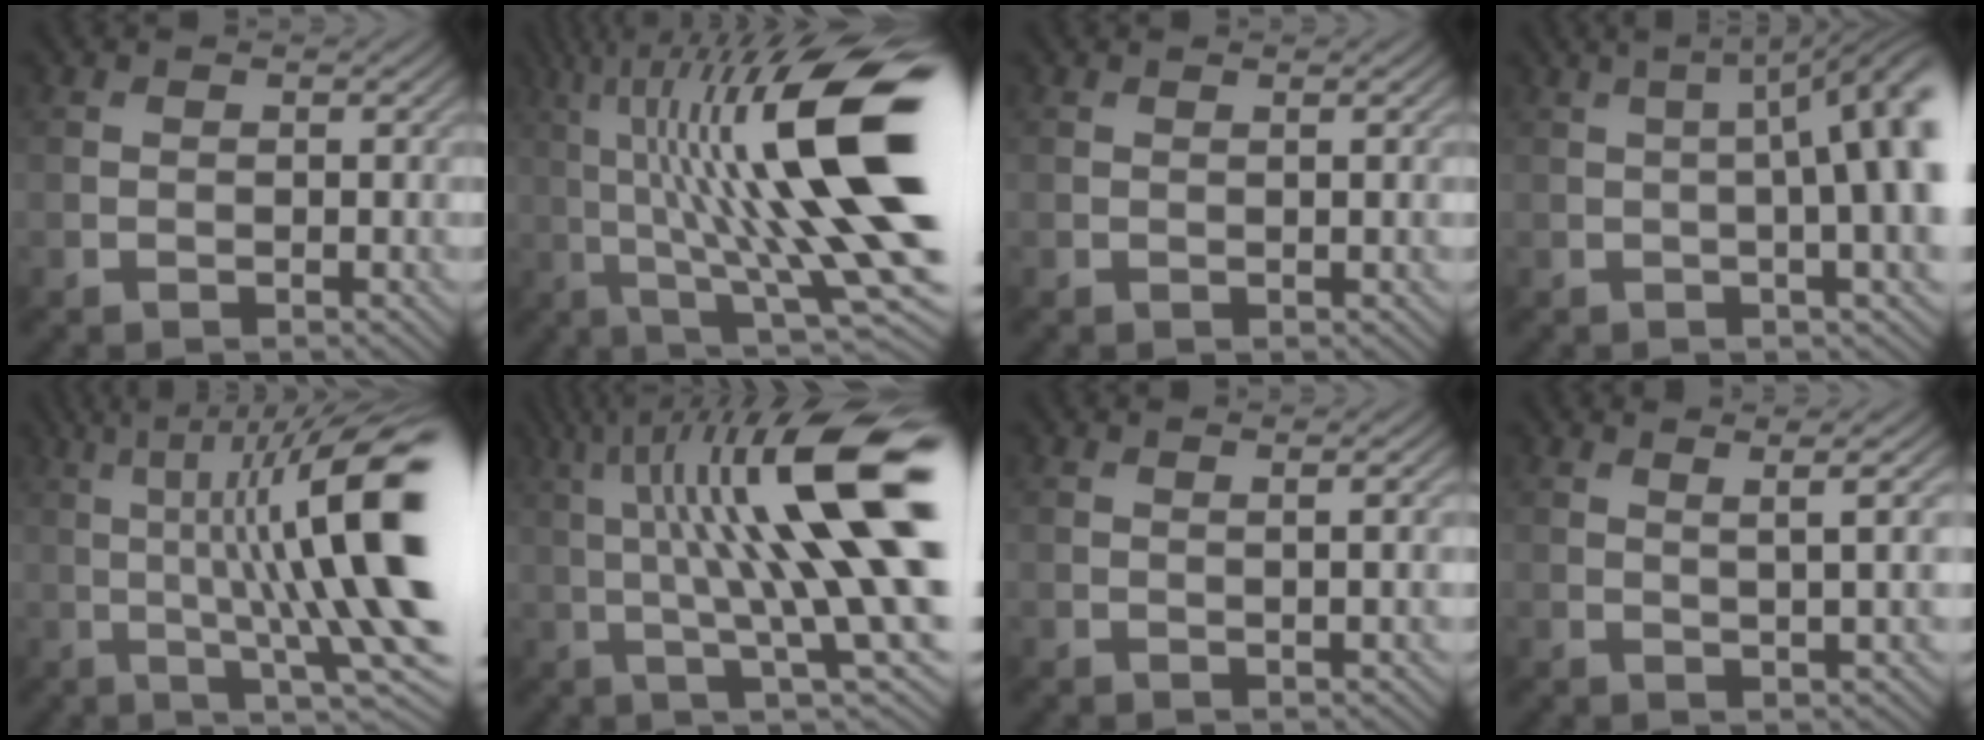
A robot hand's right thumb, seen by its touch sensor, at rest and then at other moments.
{"total": 19.5, "force": [3.6, 5.1, 18.4], "torque": [-0.306, 0.035, 0.077]}
{"total": 1.2, "force": [0.3, 0.3, 1.1], "torque": [-0.012, 0.007, 0.003]}
{"total": 14.1, "force": [1.3, 4.5, 13.3], "torque": [-0.143, 0.032, 0.010]}
{"total": 17.8, "force": [1.6, 4.5, 17.2], "torque": [-0.262, 0.027, 0.038]}
{"total": 17.7, "force": [3.5, 3.9, 16.9], "torque": [-0.281, 0.024, 0.079]}
{"total": 2.4, "force": [0.6, 0.6, 2.3], "torque": [-0.028, 0.011, 0.009]}
{"total": 4.4, "force": [1.8, 0.6, 3.9], "torque": [-0.063, 0.016, 0.035]}